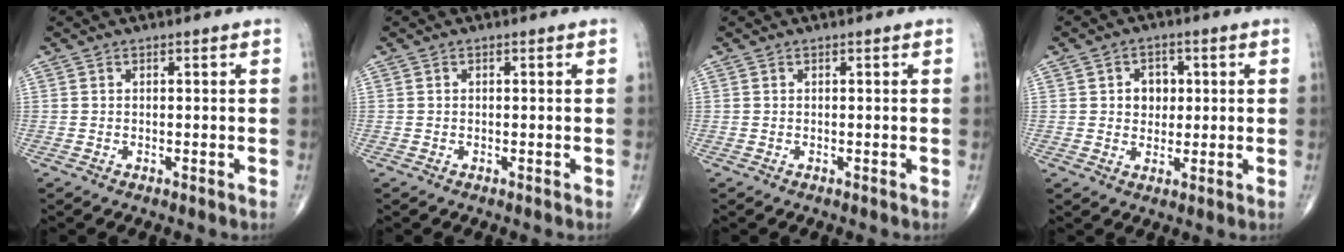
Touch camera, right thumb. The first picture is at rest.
{"total": 0.0}
{"total": 0.0}
{"total": 5.0, "force": [0.9, 4.1, 2.7], "torque": [-0.010, 0.001, 0.011]}